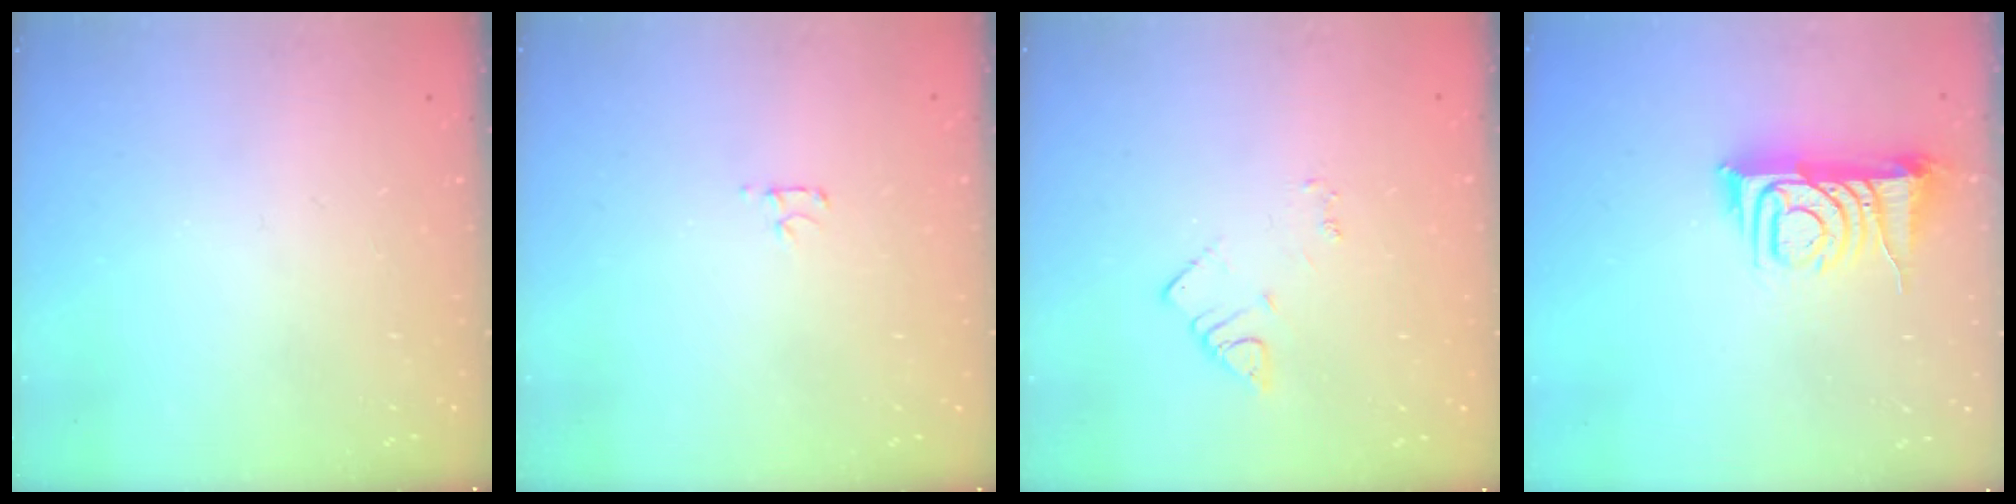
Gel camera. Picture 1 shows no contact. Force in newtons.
{"total": 3.1, "press": 3.1, "slide": 0.4}
{"total": 2.9, "press": 2.9, "slide": 0.3}
{"total": 9.4, "press": 9.4, "slide": 1.1}